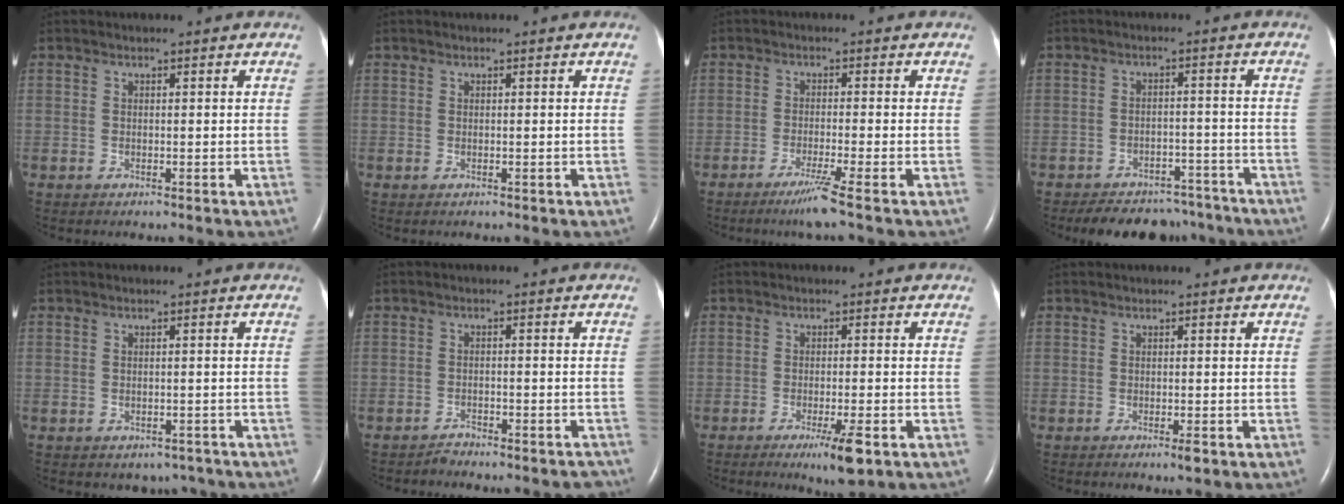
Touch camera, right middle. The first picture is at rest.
{"total": 0.0}
{"total": 4.1, "force": [-2.8, -1.3, 2.8], "torque": [-0.057, -0.013, -0.056]}
{"total": 12.5, "force": [-10.8, 5.4, 3.1], "torque": [-0.044, 0.011, -0.133]}
{"total": 3.1, "force": [-2.3, 2.0, 0.4], "torque": [-0.001, 0.011, -0.026]}
{"total": 3.5, "force": [-3.3, 0.8, 0.2], "torque": [0.012, 0.003, -0.047]}
{"total": 4.9, "force": [-2.6, 0.3, 4.2], "torque": [-0.070, -0.013, -0.039]}
{"total": 0.9, "force": [-0.5, 0.0, 0.7], "torque": [-0.015, -0.003, -0.007]}